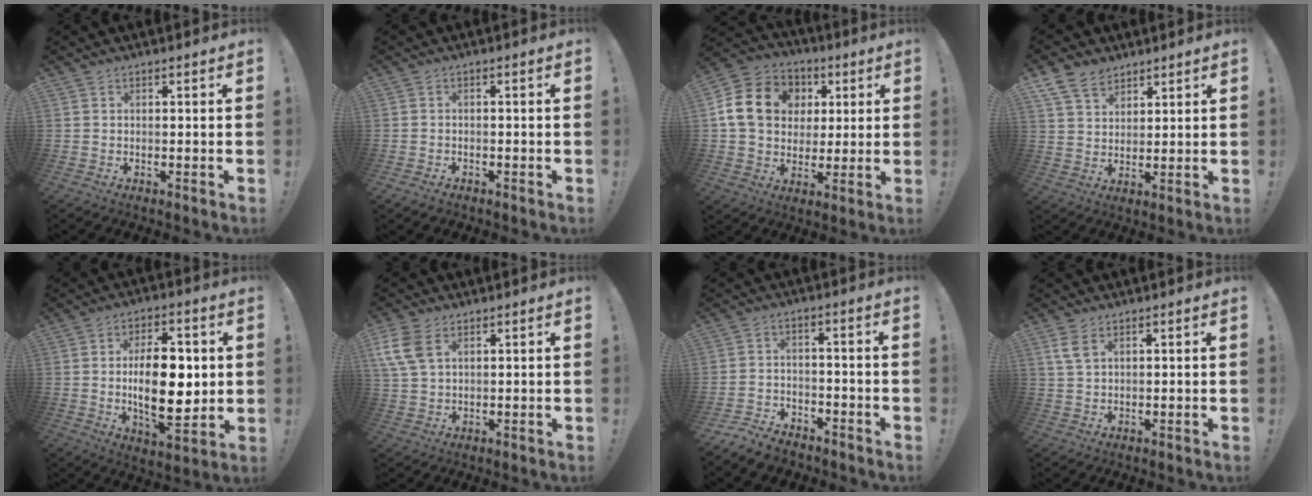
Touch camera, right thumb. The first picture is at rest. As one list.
[{"total": 1.4, "force": [-1.1, 0.8, 0.3], "torque": [-0.002, 0.001, -0.020]}, {"total": 17.1, "force": [4.1, 13.9, 9.0], "torque": [-0.139, 0.003, 0.092]}, {"total": 8.8, "force": [6.2, 5.4, 2.9], "torque": [-0.061, -0.032, 0.125]}, {"total": 17.7, "force": [0.6, 9.0, 15.3], "torque": [-0.255, -0.008, 0.005]}, {"total": 9.2, "force": [3.9, 5.7, 6.0], "torque": [-0.123, -0.009, 0.076]}, {"total": 5.7, "force": [-4.9, 2.6, 1.2], "torque": [-0.018, 0.014, -0.090]}, {"total": 4.8, "force": [2.4, 2.5, 3.3], "torque": [-0.053, -0.009, 0.046]}]